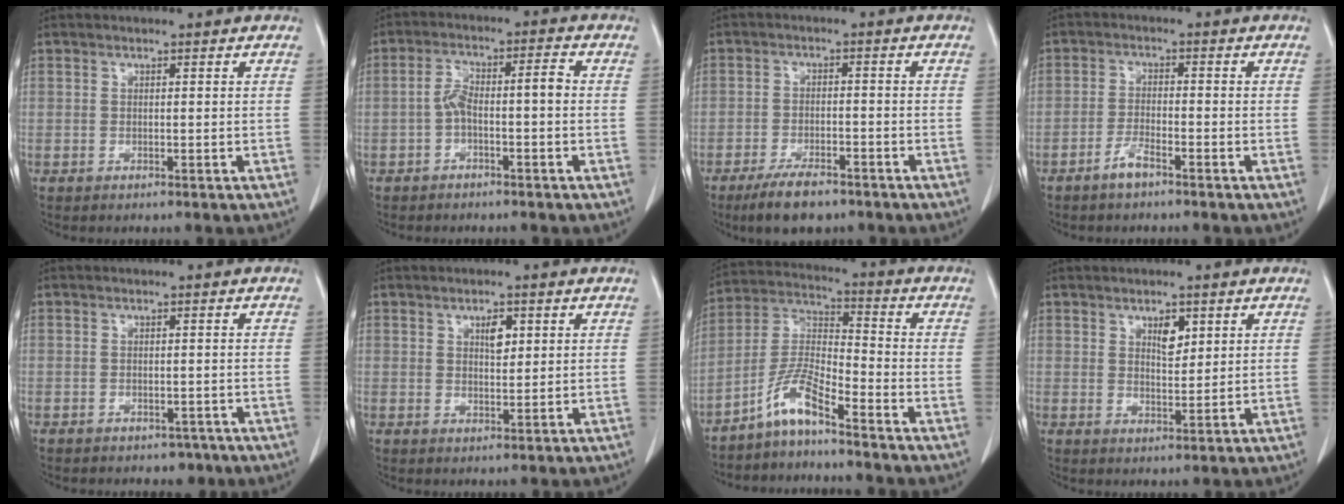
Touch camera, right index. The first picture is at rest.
{"total": 5.2, "force": [-1.2, 1.3, 4.8], "torque": [-0.094, 0.032, -0.018]}
{"total": 6.8, "force": [-5.1, 2.3, 3.8], "torque": [-0.070, -0.005, -0.086]}
{"total": 3.0, "force": [-2.3, 0.5, 1.8], "torque": [-0.039, 0.001, -0.045]}
{"total": 2.8, "force": [-2.1, 1.8, 0.5], "torque": [-0.005, 0.007, -0.024]}
{"total": 2.7, "force": [1.0, 1.2, 2.1], "torque": [-0.034, -0.002, 0.018]}
{"total": 7.3, "force": [-5.6, 0.7, 4.7], "torque": [-0.109, 0.004, -0.115]}
{"total": 3.1, "force": [1.6, 1.4, 2.3], "torque": [-0.037, -0.003, 0.028]}